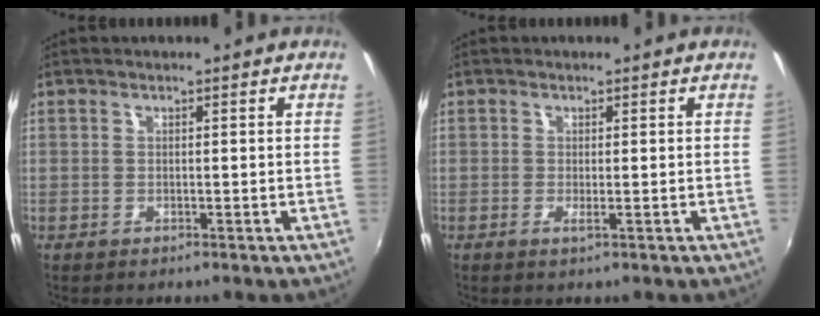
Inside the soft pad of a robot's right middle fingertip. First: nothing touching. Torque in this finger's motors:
{"motor_torque": [0.08, -0.81, -0.11, -0.01]}